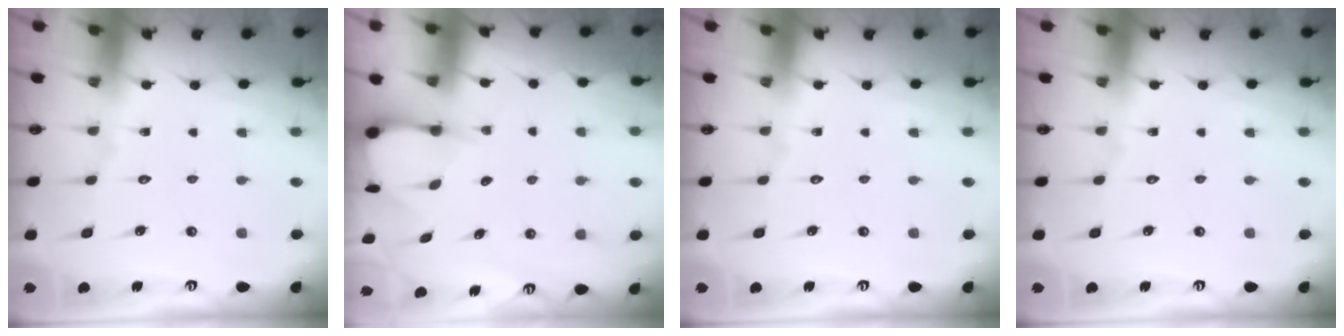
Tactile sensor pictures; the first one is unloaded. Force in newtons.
{"total": 3.6, "press": 3.5, "slide": 0.3}
{"total": 0.0}
{"total": 0.0}